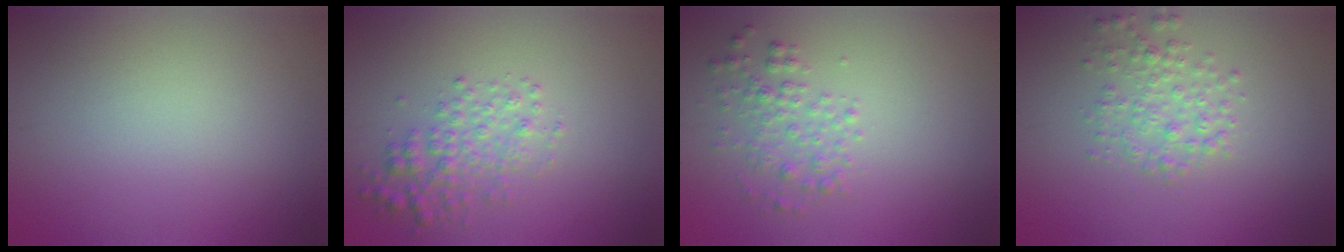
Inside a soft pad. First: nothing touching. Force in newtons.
{"total": 2.9, "press": 2.9, "slide": 0.0}
{"total": 2.2, "press": 2.2, "slide": 0.1}
{"total": 2.5, "press": 2.5, "slide": 0.1}